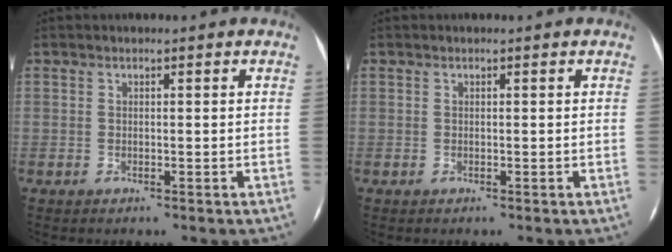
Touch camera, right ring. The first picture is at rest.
{"total": 0.0}